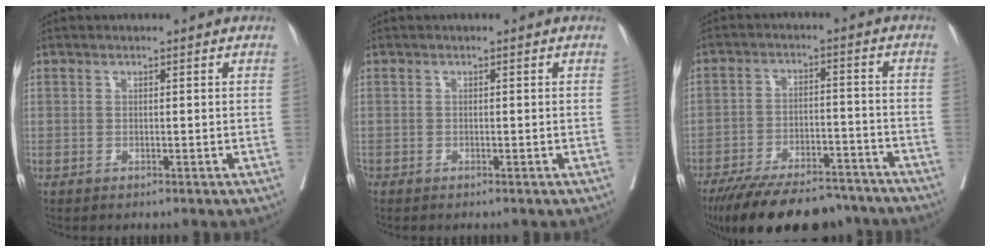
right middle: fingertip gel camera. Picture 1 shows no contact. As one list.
[{"total": 0.0}, {"total": 18.5, "force": [-15.6, 5.8, 8.1], "torque": [-0.135, -0.007, -0.231]}]